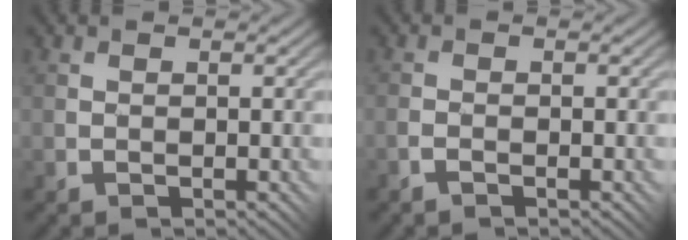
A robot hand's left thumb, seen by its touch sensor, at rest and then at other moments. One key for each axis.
{"total": 1.1, "fx": -0.9, "fy": 0.2, "fz": 0.6, "tx": -0.013, "ty": 0.005, "tz": -0.021}